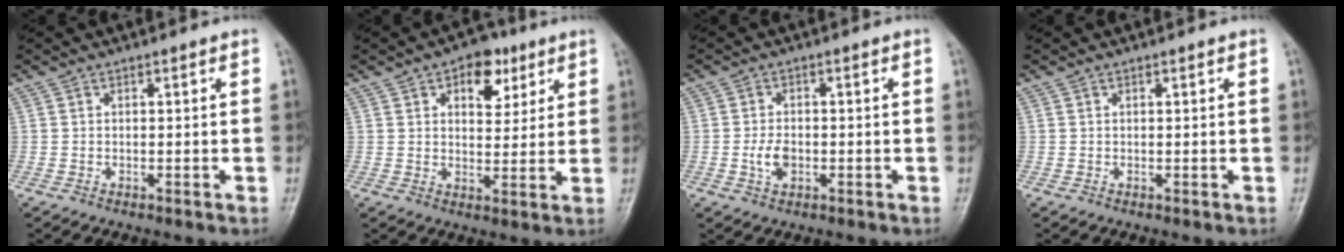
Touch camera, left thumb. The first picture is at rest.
{"total": 8.4, "force": [4.2, 5.1, 5.1], "torque": [-0.035, -0.013, 0.055]}
{"total": 3.8, "force": [-0.9, 2.4, 2.8], "torque": [-0.049, 0.005, -0.015]}
{"total": 0.0}